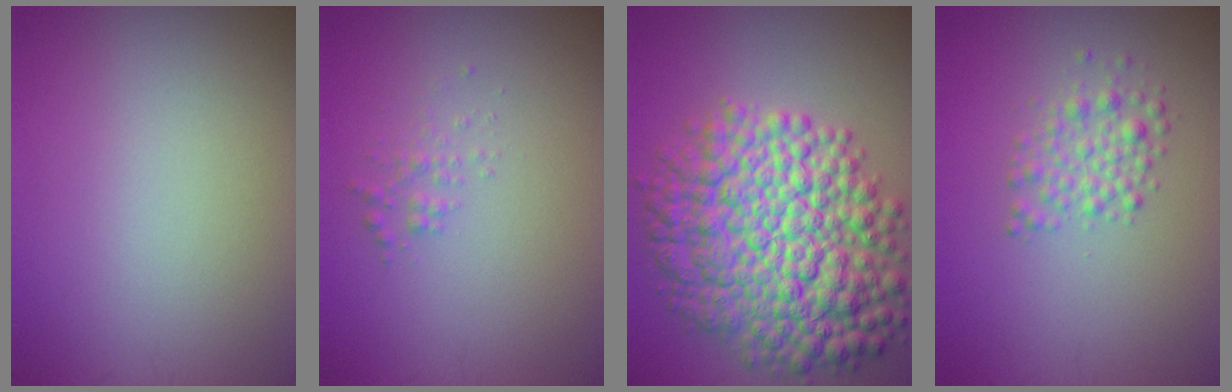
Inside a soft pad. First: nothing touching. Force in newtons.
{"total": 1.0, "press": 1.0, "slide": 0.0}
{"total": 12.6, "press": 12.6, "slide": 0.2}
{"total": 2.4, "press": 2.4, "slide": 0.1}